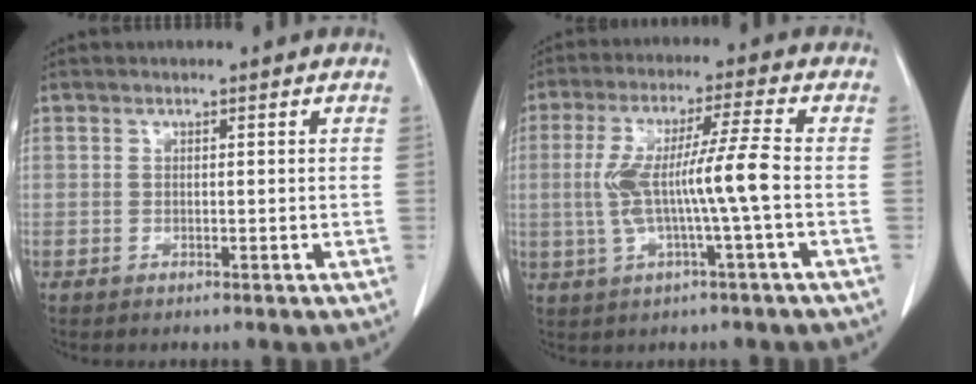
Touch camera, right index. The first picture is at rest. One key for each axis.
{"total": 9.4, "fx": -1.0, "fy": -0.4, "fz": 9.4, "tx": -0.187, "ty": 0.016, "tz": -0.018}